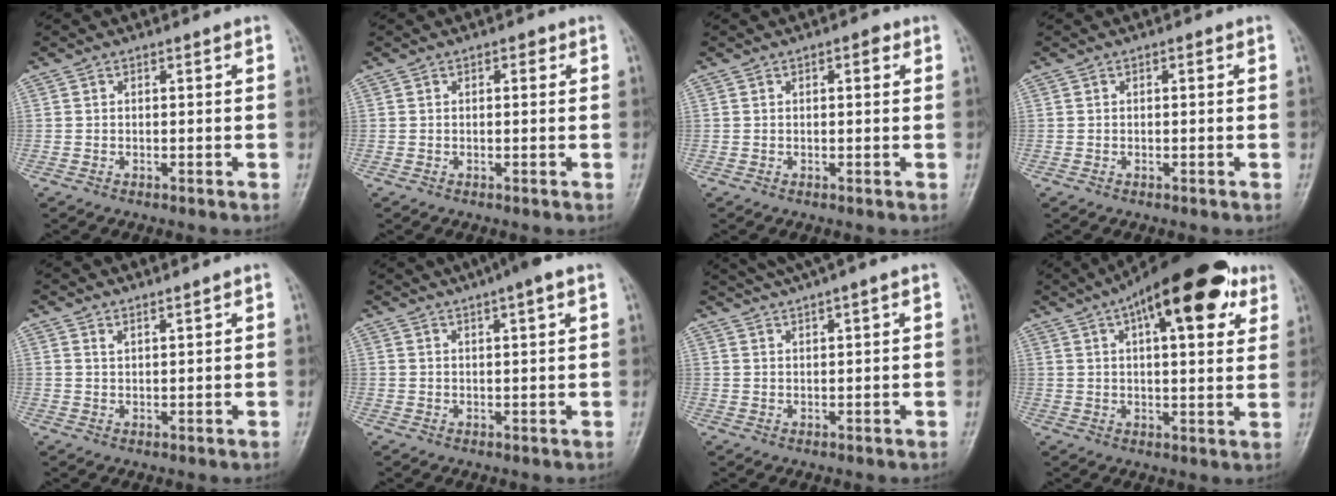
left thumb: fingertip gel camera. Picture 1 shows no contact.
{"total": 1.1, "force": [0.4, 0.7, 0.7], "torque": [-0.001, 0.003, 0.002]}
{"total": 1.8, "force": [0.7, 0.9, 1.4], "torque": [-0.011, 0.004, 0.005]}
{"total": 0.0}
{"total": 1.6, "force": [1.5, -0.1, 0.6], "torque": [-0.007, -0.016, 0.029]}
{"total": 6.8, "force": [4.6, 0.6, 4.9], "torque": [-0.069, 0.016, 0.069]}
{"total": 5.6, "force": [4.3, -0.2, 3.5], "torque": [-0.063, 0.014, 0.079]}
{"total": 20.4, "force": [10.5, 7.5, 15.8], "torque": [-0.210, -0.002, 0.150]}